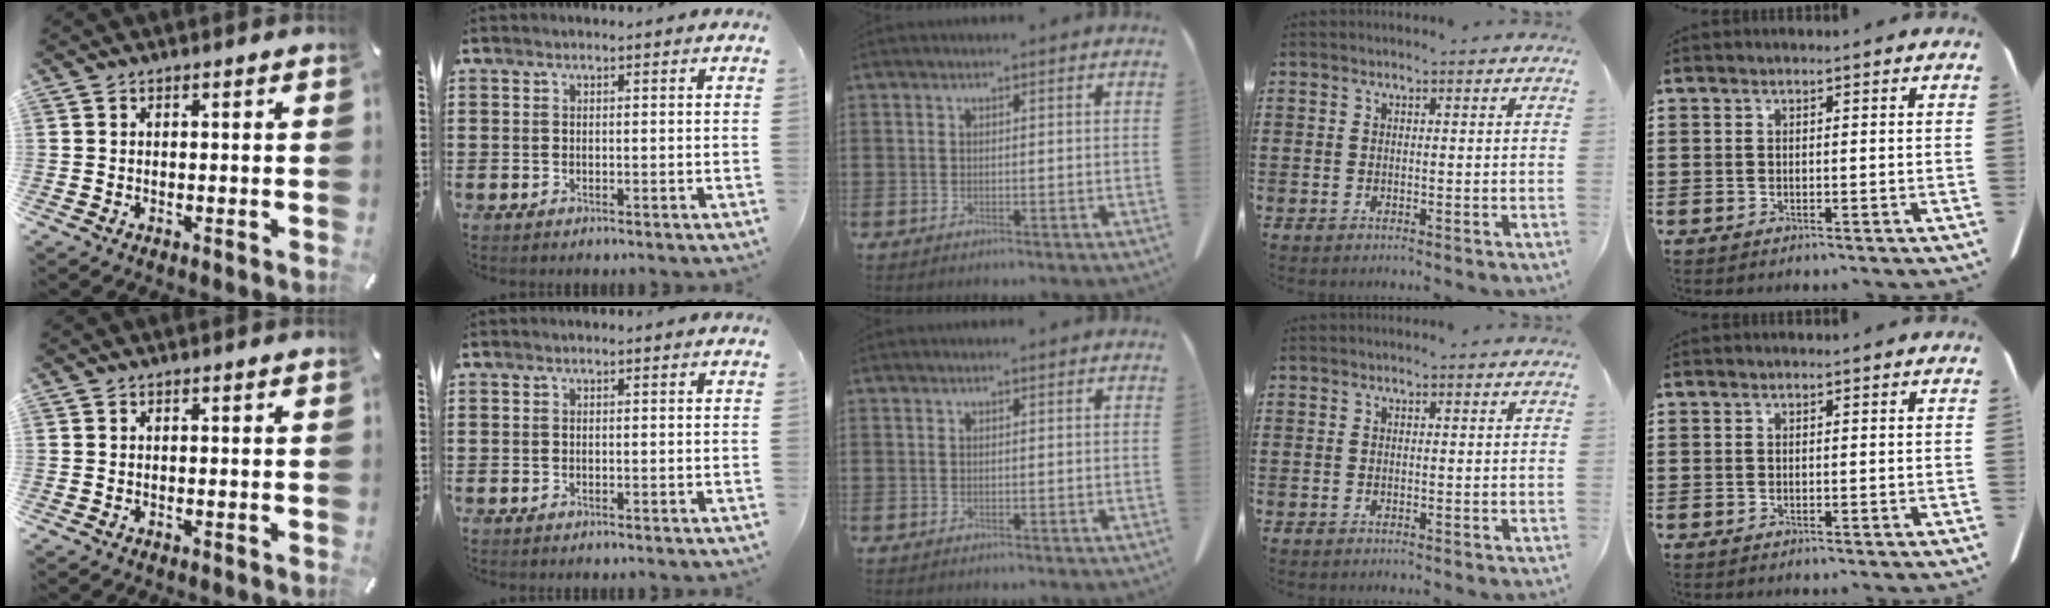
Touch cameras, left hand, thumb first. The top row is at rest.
{}